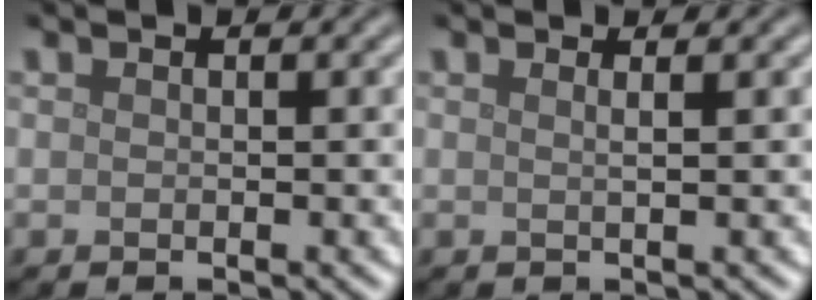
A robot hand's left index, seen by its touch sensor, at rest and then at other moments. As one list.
[{"total": 1.6, "force": [0.7, 0.7, 1.2], "torque": [-0.006, 0.000, -0.011]}]